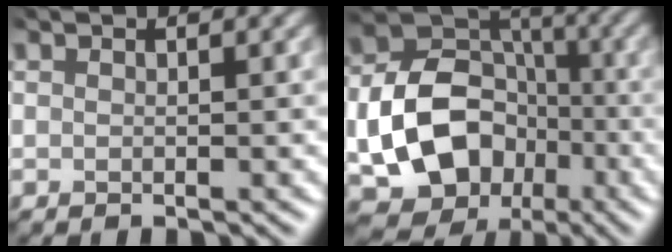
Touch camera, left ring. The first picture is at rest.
{"total": 9.9, "force": [-5.1, 7.3, 4.3], "torque": [-0.097, -0.033, -0.062]}